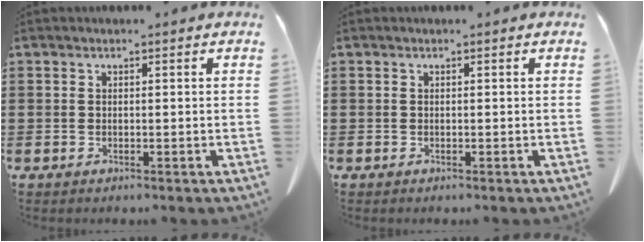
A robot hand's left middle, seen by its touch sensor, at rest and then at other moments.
{"total": 0.0}